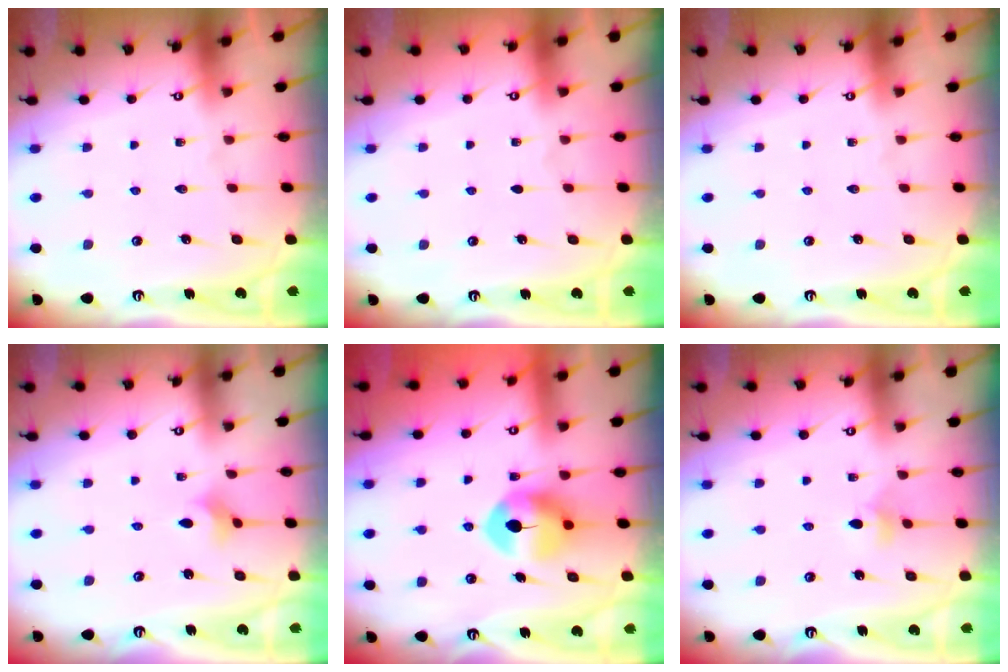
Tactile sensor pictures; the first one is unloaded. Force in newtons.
{"total": 0.0}
{"total": 0.0}
{"total": 2.6, "press": 2.5, "slide": 0.7}
{"total": 9.2, "press": 9.1, "slide": 1.4}
{"total": 5.2, "press": 5.1, "slide": 0.8}